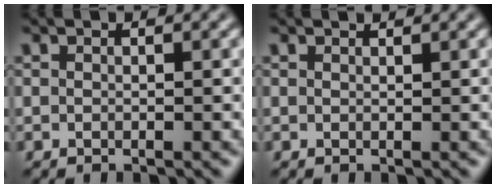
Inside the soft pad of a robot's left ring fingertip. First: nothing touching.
{"total": 0.8, "force": [0.8, 0.0, 0.1], "torque": [-0.006, -0.004, 0.010]}